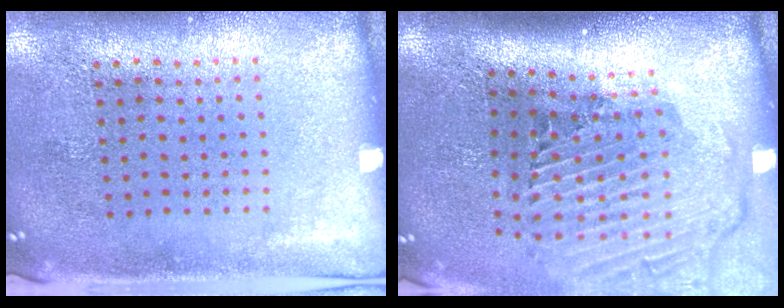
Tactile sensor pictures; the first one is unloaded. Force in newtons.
{"total": 2.9, "press": 2.0, "slide": 2.1}